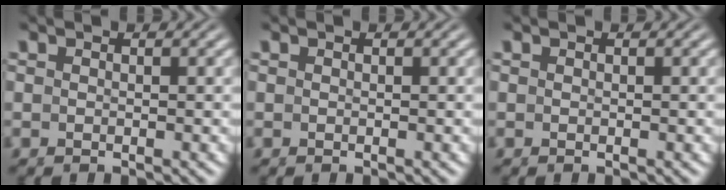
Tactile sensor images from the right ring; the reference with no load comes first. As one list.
[{"total": 0.0}, {"total": 0.0}]